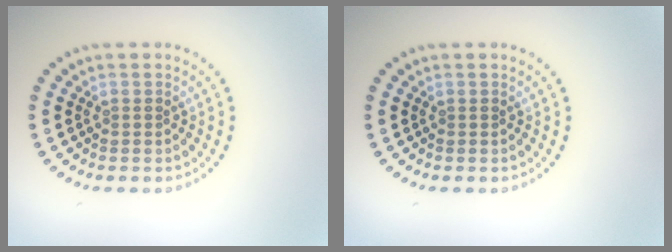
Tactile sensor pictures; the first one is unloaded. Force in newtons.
{"total": 0.0}